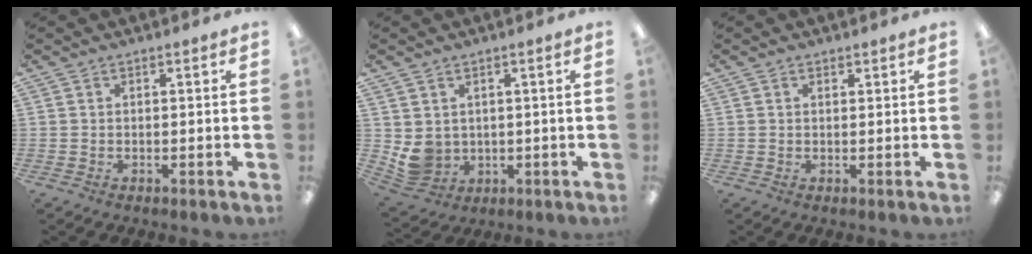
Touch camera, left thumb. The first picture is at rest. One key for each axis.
{"total": 6.0, "fx": 1.9, "fy": 5.3, "fz": 2.0, "tx": -0.064, "ty": -0.010, "tz": 0.039}
{"total": 0.8, "fx": 0.5, "fy": 0.5, "fz": 0.3, "tx": -0.006, "ty": 0.003, "tz": 0.010}